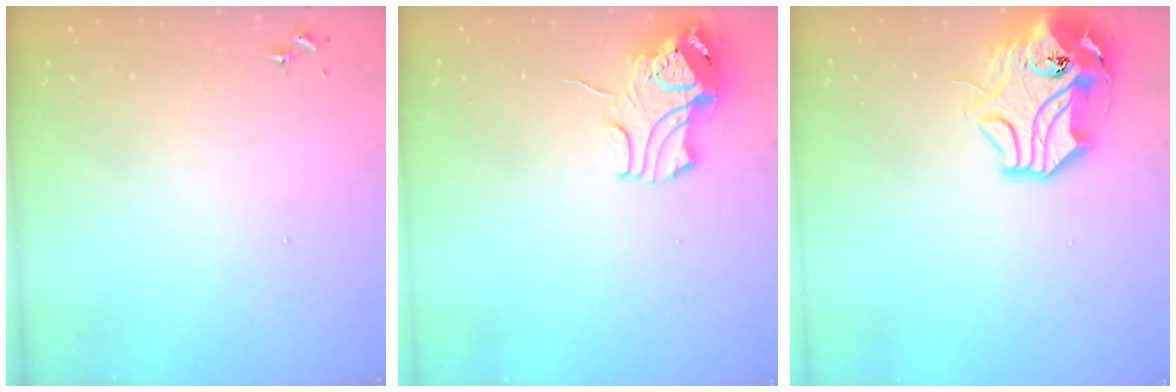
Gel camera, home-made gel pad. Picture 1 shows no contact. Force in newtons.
{"total": 9.1, "press": 9.0, "slide": 1.5}
{"total": 14.6, "press": 14.5, "slide": 2.3}